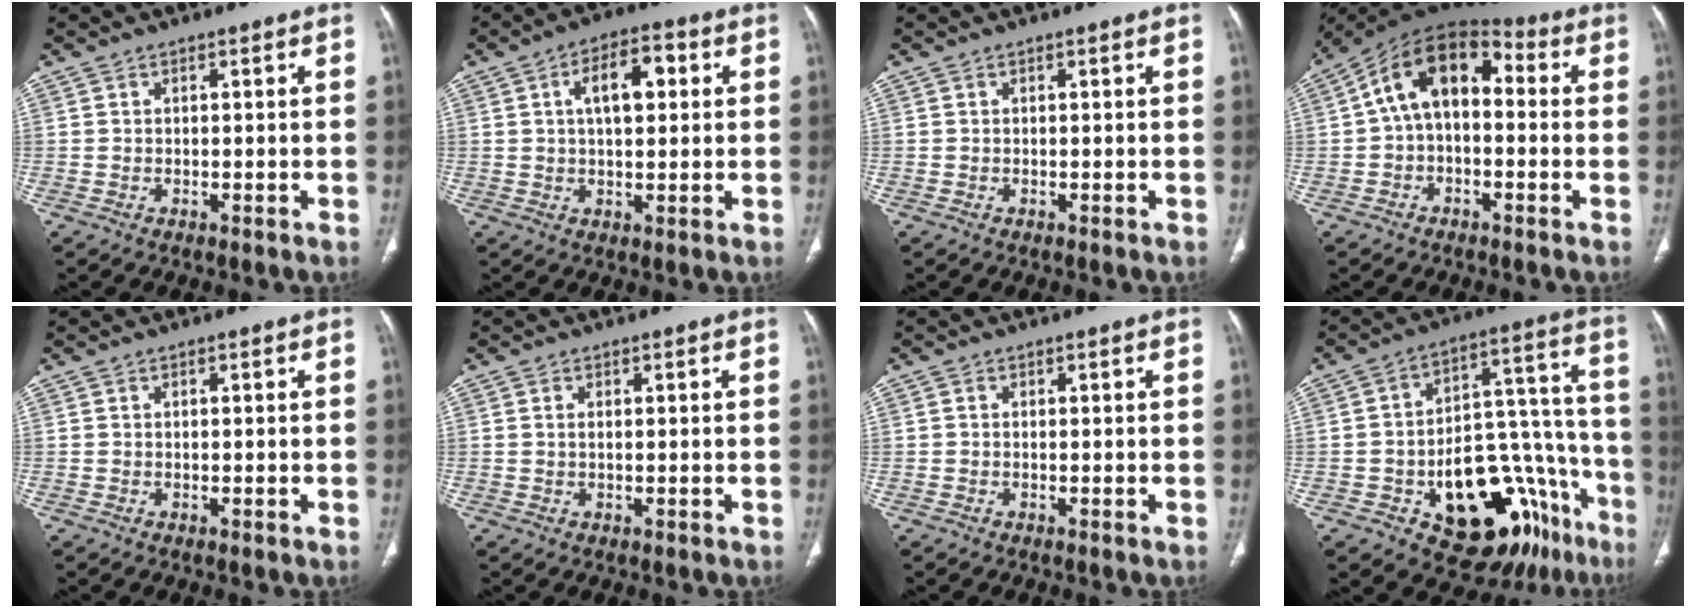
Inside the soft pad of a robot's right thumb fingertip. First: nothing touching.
{"total": 8.9, "force": [2.2, 4.4, 7.4], "torque": [-0.107, 0.015, 0.029]}
{"total": 0.0}
{"total": 12.8, "force": [0.8, 8.0, 10.0], "torque": [-0.143, 0.047, -0.002]}
{"total": 0.0}
{"total": 0.8, "force": [0.2, 0.4, 0.6], "torque": [-0.017, 0.002, 0.006]}
{"total": 0.0}
{"total": 24.5, "force": [-12.1, 12.9, 16.9], "torque": [-0.154, 0.106, -0.160]}